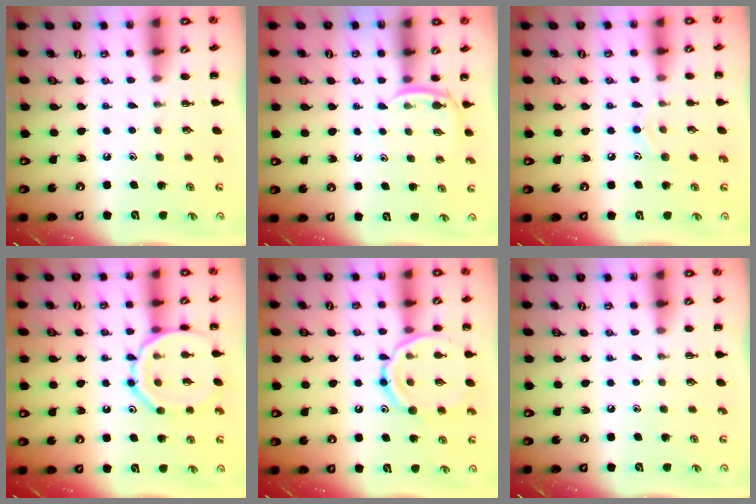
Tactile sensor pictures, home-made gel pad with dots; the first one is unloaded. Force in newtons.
{"total": 3.9, "press": 3.6, "slide": 1.2}
{"total": 8.0, "press": 7.6, "slide": 2.3}
{"total": 12.7, "press": 12.6, "slide": 0.7}
{"total": 13.5, "press": 13.5, "slide": 1.3}
{"total": 0.0}